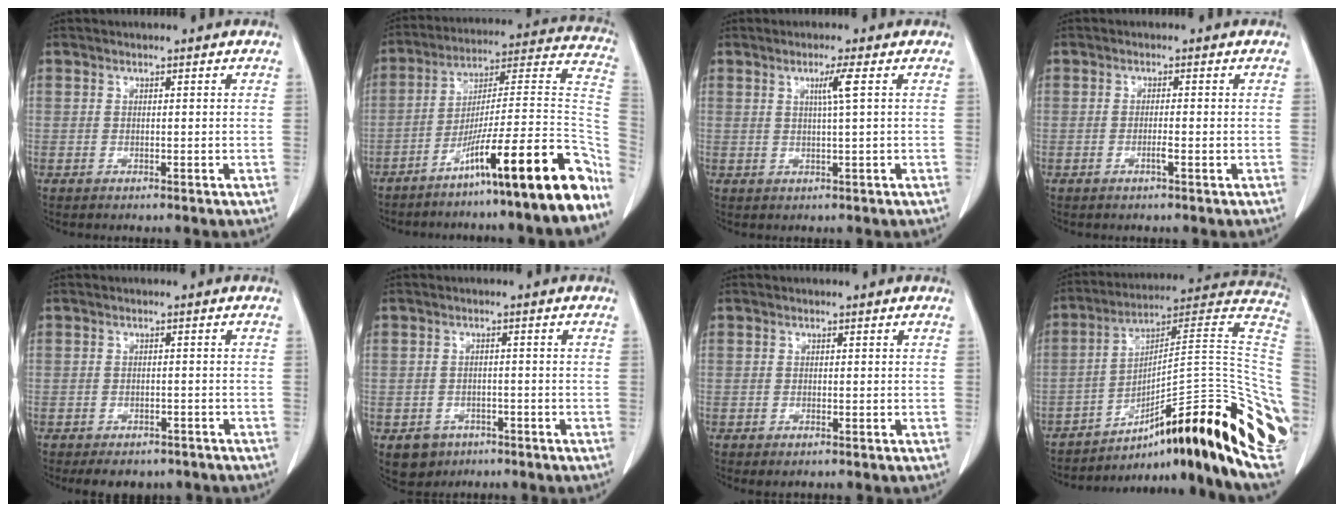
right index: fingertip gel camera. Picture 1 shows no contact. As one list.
[{"total": 22.5, "force": [-14.2, 0.1, 17.5], "torque": [-0.188, 0.028, -0.235]}, {"total": 2.8, "force": [0.9, -0.8, 2.5], "torque": [-0.043, -0.002, 0.016]}, {"total": 1.5, "force": [-0.7, -0.1, 1.3], "torque": [-0.032, -0.002, -0.012]}, {"total": 6.1, "force": [-4.9, 3.1, 1.8], "torque": [-0.009, 0.009, -0.061]}, {"total": 4.3, "force": [-2.3, 3.6, 0.7], "torque": [-0.005, 0.007, -0.029]}, {"total": 0.8, "force": [-0.4, 0.3, 0.6], "torque": [-0.008, -0.003, -0.004]}, {"total": 32.1, "force": [-14.6, 3.7, 28.3], "torque": [-0.283, 0.027, -0.219]}]